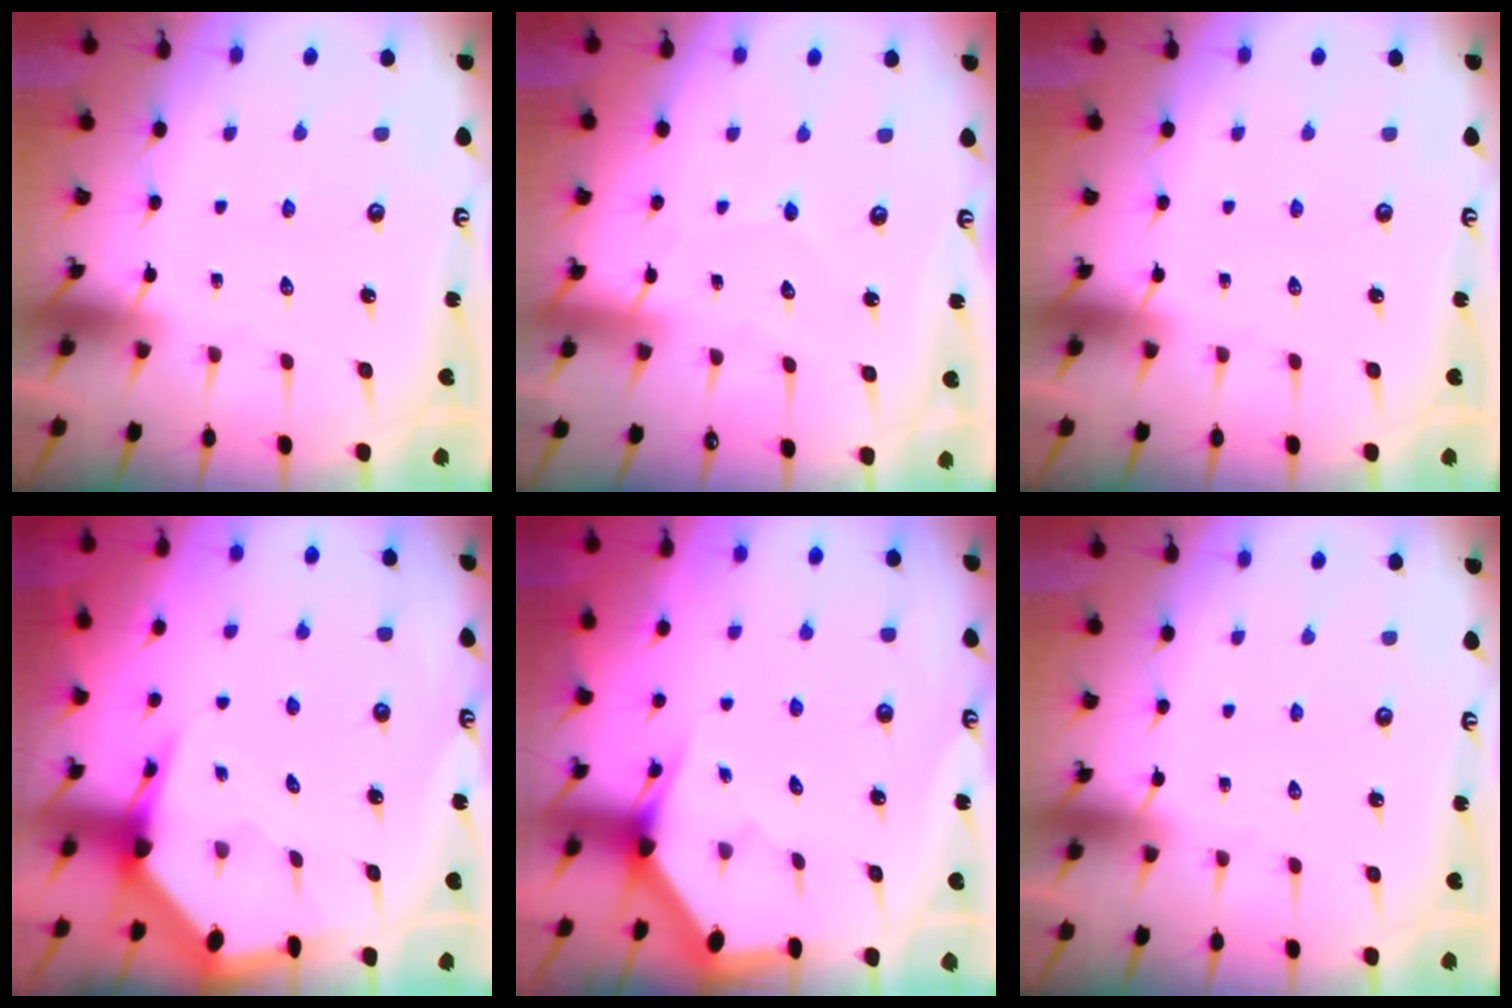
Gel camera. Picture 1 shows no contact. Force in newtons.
{"total": 3.2, "press": 3.2, "slide": 0.0}
{"total": 0.0}
{"total": 4.6, "press": 4.6, "slide": 0.4}
{"total": 3.0, "press": 3.0, "slide": 0.1}
{"total": 0.0}